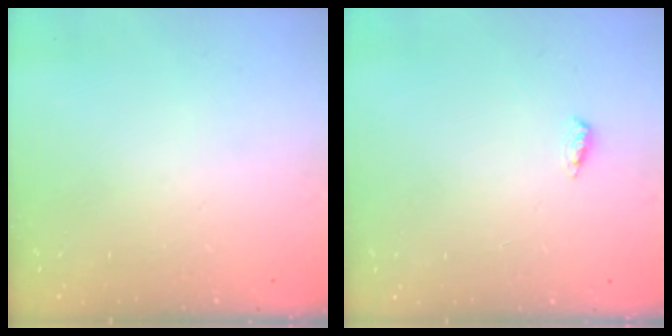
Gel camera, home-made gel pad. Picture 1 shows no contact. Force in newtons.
{"total": 3.4, "press": 3.0, "slide": 1.7}